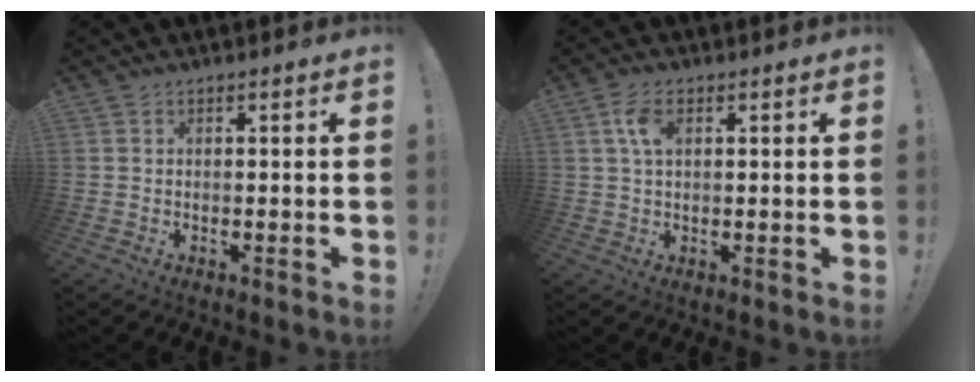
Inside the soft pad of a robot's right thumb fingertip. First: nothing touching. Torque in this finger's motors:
{"motor_torque": [0.58, 0.70, 0.45, -0.08, 0.02]}